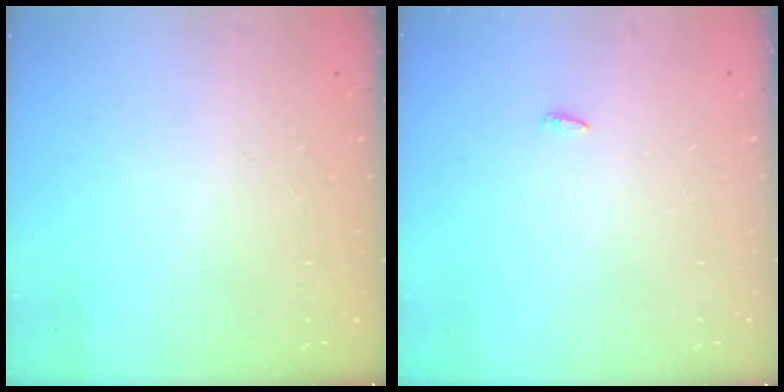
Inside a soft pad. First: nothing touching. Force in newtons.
{"total": 1.8, "press": 1.7, "slide": 0.6}